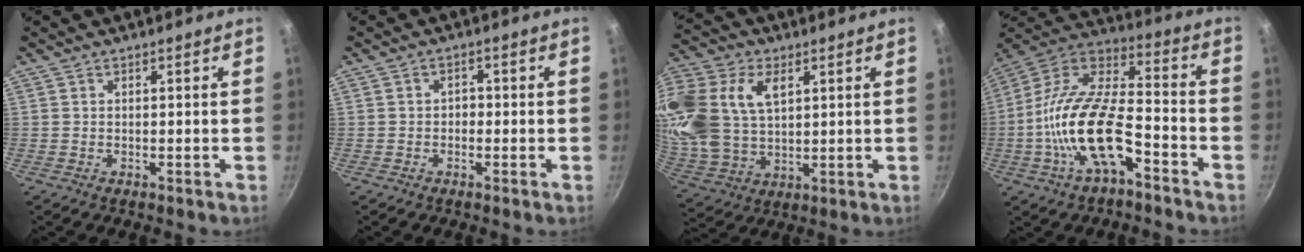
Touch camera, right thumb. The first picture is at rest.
{"total": 1.7, "force": [-0.5, 1.4, 0.9], "torque": [-0.006, 0.009, -0.010]}
{"total": 24.4, "force": [8.1, 16.3, 16.3], "torque": [-0.375, 0.013, 0.160]}
{"total": 19.6, "force": [-7.4, 8.7, 16.0], "torque": [-0.295, 0.052, -0.154]}